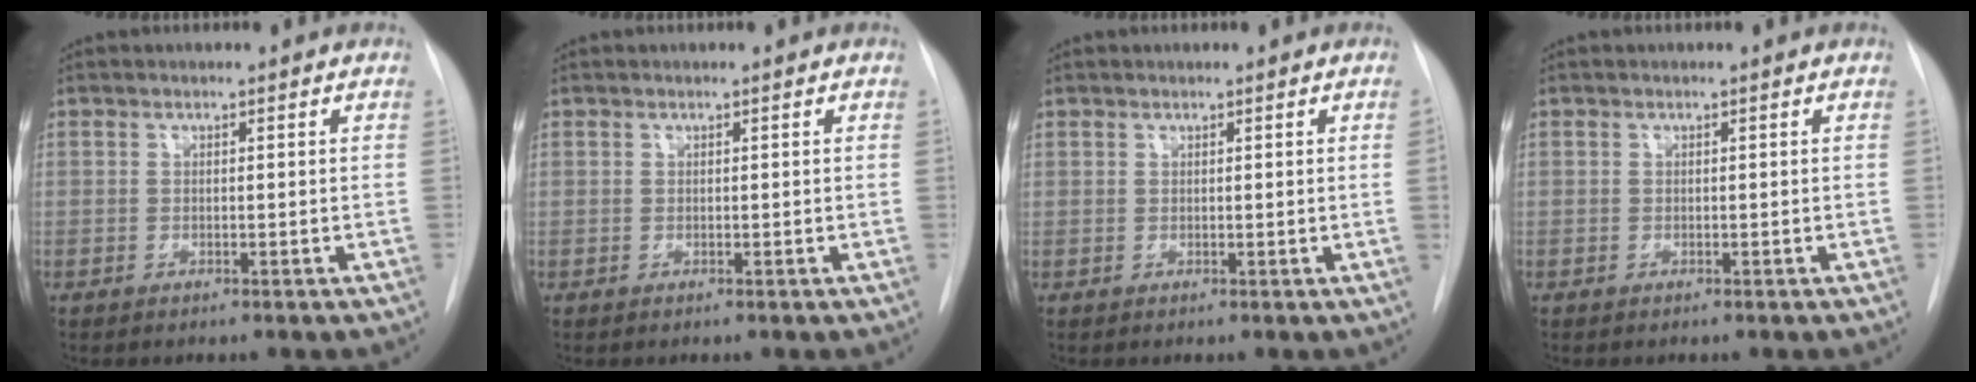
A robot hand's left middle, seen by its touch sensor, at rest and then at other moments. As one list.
[{"total": 0.0}, {"total": 0.7, "force": [0.2, -0.3, 0.6], "torque": [-0.013, -0.006, 0.004]}, {"total": 0.0}]